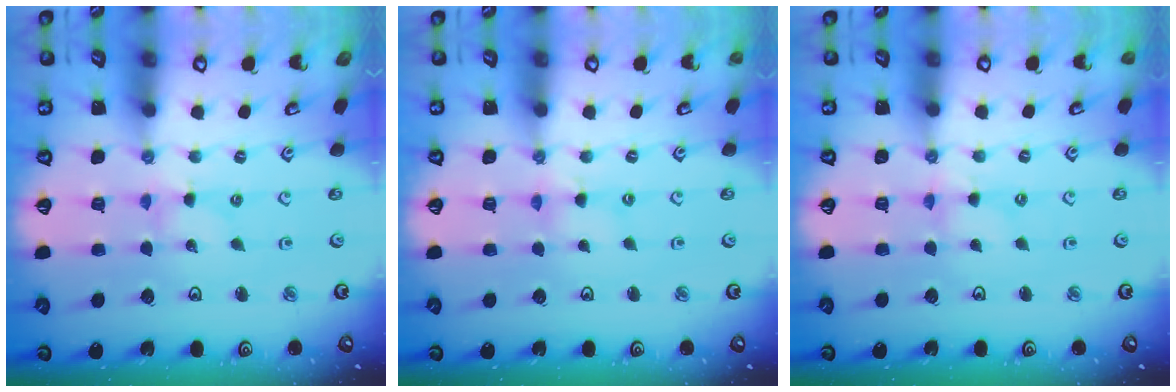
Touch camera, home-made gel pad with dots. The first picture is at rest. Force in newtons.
{"total": 1.7, "press": 1.7, "slide": 0.2}
{"total": 1.7, "press": 1.6, "slide": 0.3}